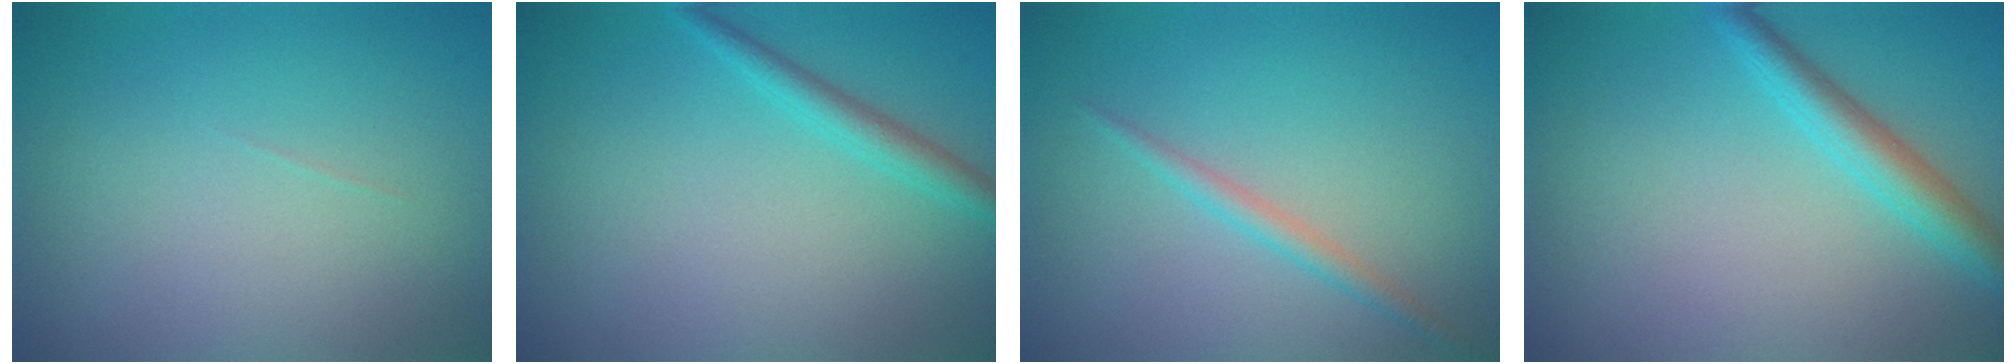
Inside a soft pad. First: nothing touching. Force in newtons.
{"total": 1.9, "press": 1.9, "slide": 0.1}
{"total": 1.5, "press": 1.5, "slide": 0.1}
{"total": 3.1, "press": 3.1, "slide": 0.1}